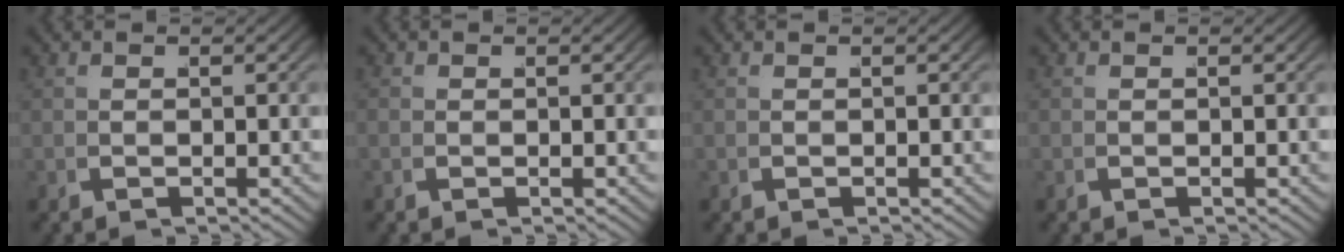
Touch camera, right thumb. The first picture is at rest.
{"total": 0.8, "force": [0.1, 0.7, 0.3], "torque": [-0.005, 0.002, -0.001]}
{"total": 0.0}
{"total": 0.0}